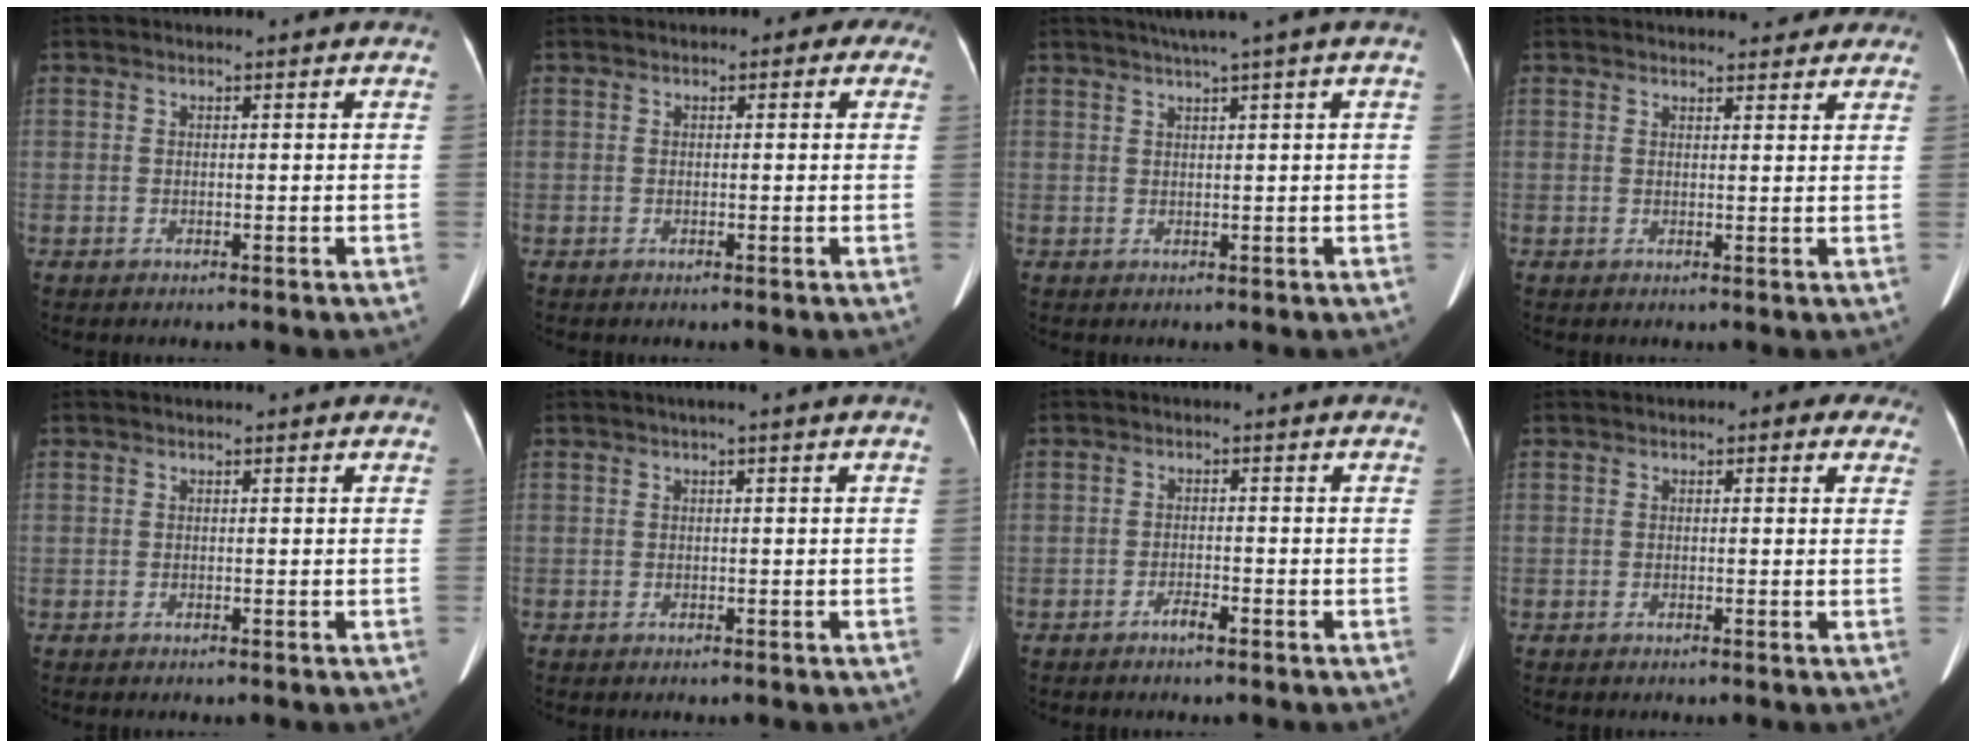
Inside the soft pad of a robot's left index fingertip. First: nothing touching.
{"total": 2.6, "force": [0.8, 1.7, 1.7], "torque": [-0.006, 0.020, -0.001]}
{"total": 3.8, "force": [2.4, -1.1, 2.7], "torque": [-0.044, 0.010, 0.044]}
{"total": 8.4, "force": [7.5, 2.5, 2.8], "torque": [-0.022, 0.015, 0.082]}
{"total": 0.0}
{"total": 0.8, "force": [0.1, -0.1, 0.7], "torque": [-0.015, 0.007, 0.006]}
{"total": 1.7, "force": [-1.3, 0.2, 1.1], "torque": [-0.021, 0.000, -0.021]}
{"total": 3.3, "force": [1.8, 1.7, 2.1], "torque": [-0.014, 0.020, 0.013]}